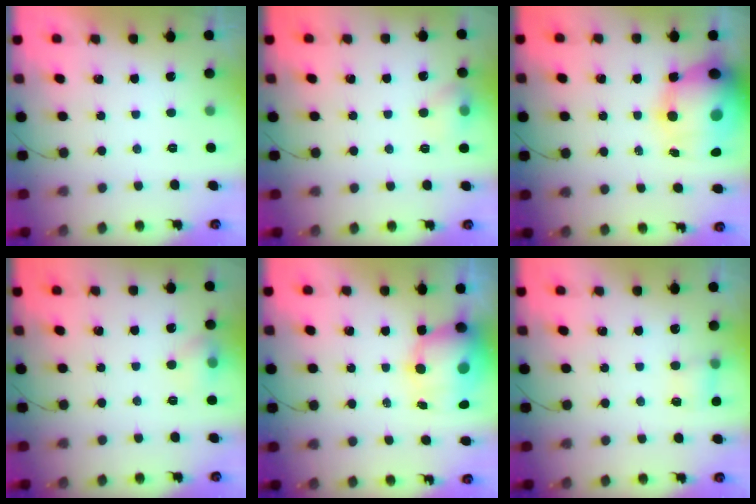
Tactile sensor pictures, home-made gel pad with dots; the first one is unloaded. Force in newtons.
{"total": 6.8, "press": 6.7, "slide": 1.2}
{"total": 20.3, "press": 19.7, "slide": 4.7}
{"total": 6.8, "press": 6.7, "slide": 1.2}
{"total": 11.7, "press": 11.3, "slide": 3.1}
{"total": 4.3, "press": 4.2, "slide": 1.2}